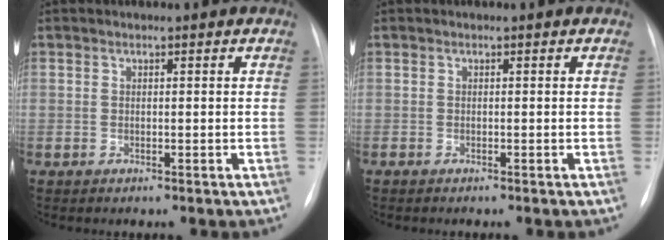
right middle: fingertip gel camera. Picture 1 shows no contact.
{"total": 0.0}